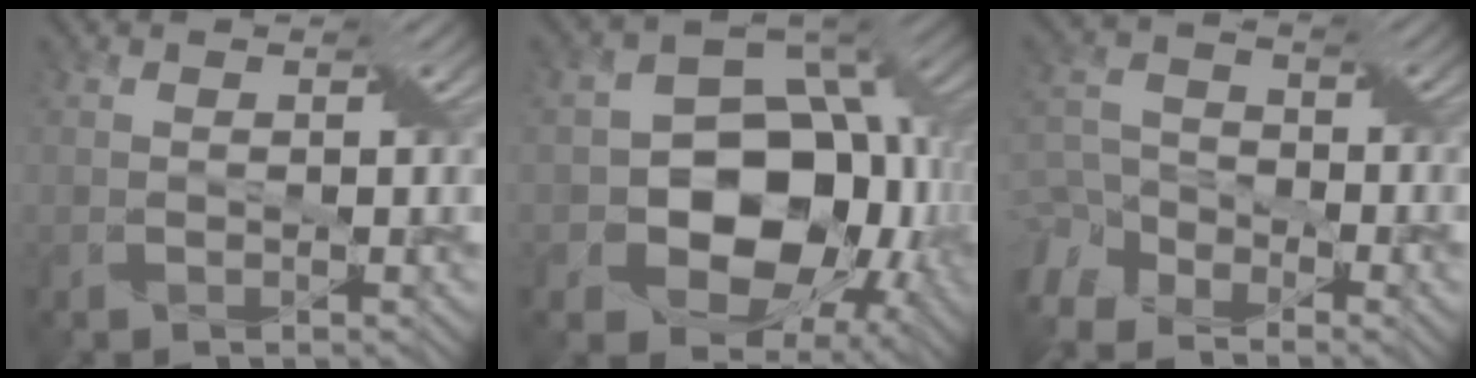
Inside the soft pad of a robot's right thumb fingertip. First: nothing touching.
{"total": 16.5, "force": [-2.8, 12.3, 10.7], "torque": [-0.149, -0.030, -0.042]}
{"total": 8.9, "force": [-6.0, 4.9, 4.4], "torque": [-0.117, -0.017, -0.117]}